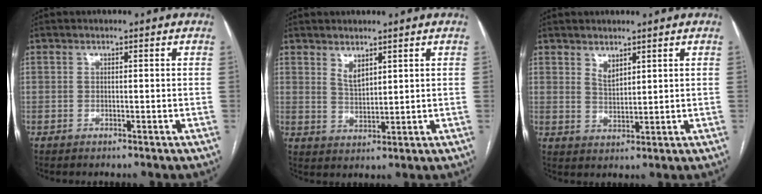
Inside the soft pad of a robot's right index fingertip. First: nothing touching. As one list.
[{"total": 2.9, "force": [2.1, 1.0, 1.8], "torque": [-0.035, -0.009, 0.048]}, {"total": 2.5, "force": [1.9, 1.0, 1.4], "torque": [-0.026, -0.007, 0.043]}]